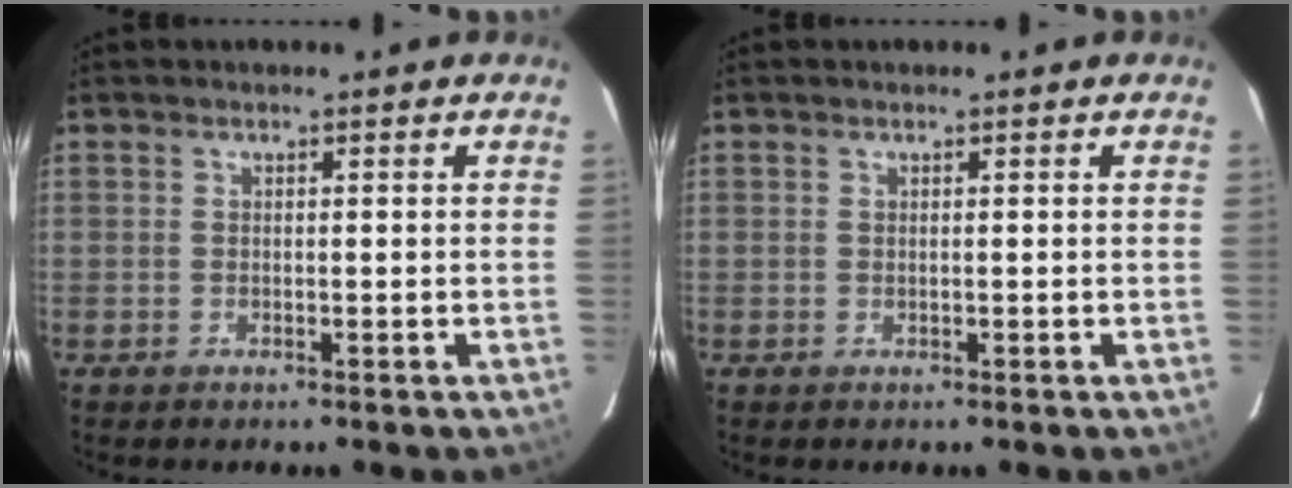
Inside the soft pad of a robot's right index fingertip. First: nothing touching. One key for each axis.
{"total": 0.0}